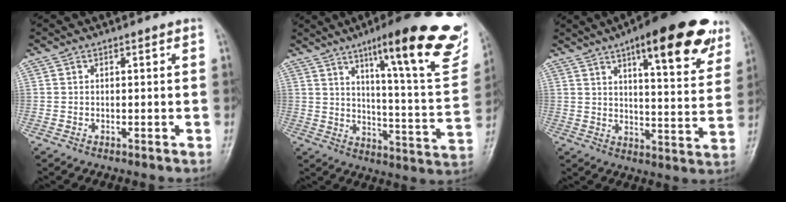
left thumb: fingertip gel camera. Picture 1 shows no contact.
{"total": 25.9, "force": [15.6, 4.9, 20.2], "torque": [-0.248, -0.063, 0.216]}
{"total": 21.6, "force": [12.5, 6.4, 16.4], "torque": [-0.189, -0.036, 0.168]}